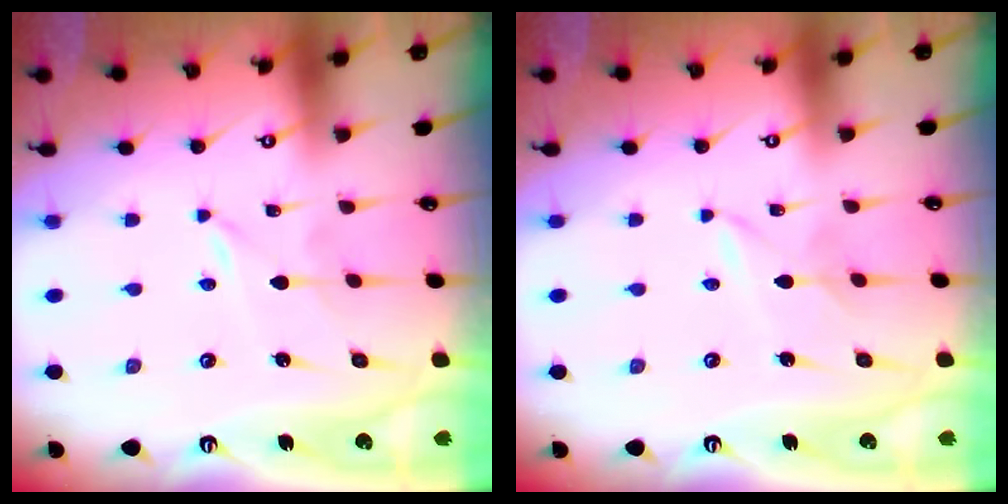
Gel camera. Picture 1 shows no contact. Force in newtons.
{"total": 1.4, "press": 1.4, "slide": 0.2}